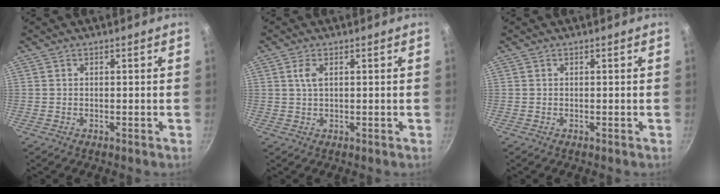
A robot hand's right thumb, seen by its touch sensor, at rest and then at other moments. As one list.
[{"total": 2.5, "force": [0.8, 1.1, 2.1], "torque": [-0.041, -0.001, 0.017]}, {"total": 0.0}]